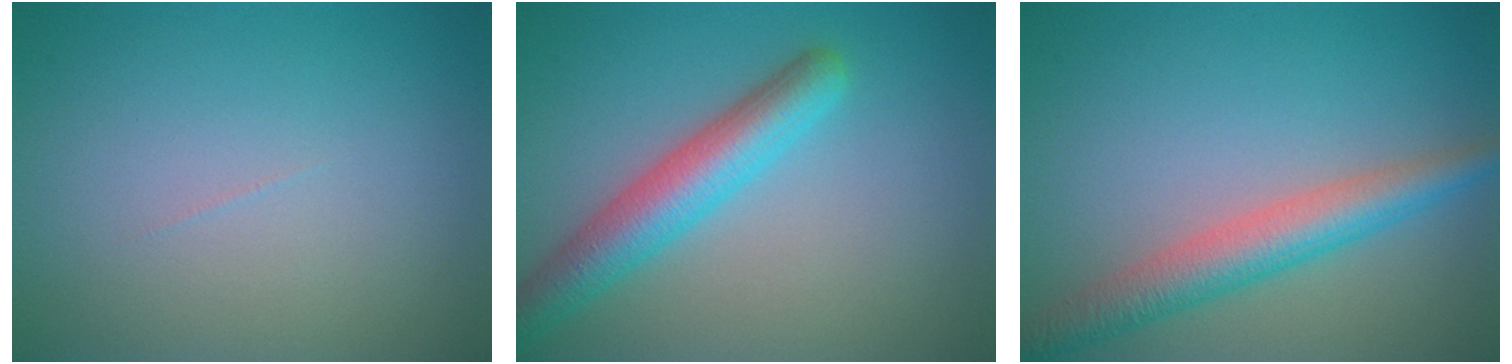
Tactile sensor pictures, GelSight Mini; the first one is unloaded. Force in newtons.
{"total": 5.0, "press": 5.0, "slide": 0.3}
{"total": 4.7, "press": 4.7, "slide": 0.1}